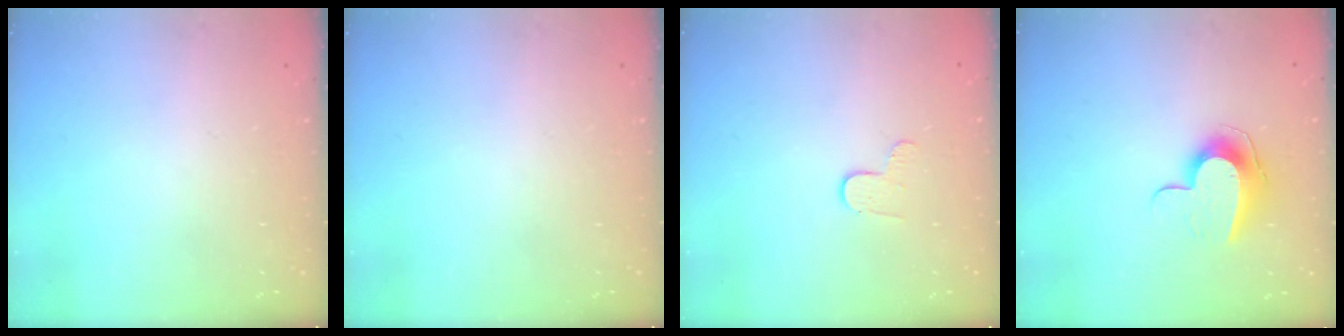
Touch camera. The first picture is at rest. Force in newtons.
{"total": 0.0}
{"total": 3.7, "press": 3.7, "slide": 0.3}
{"total": 9.7, "press": 9.7, "slide": 1.0}